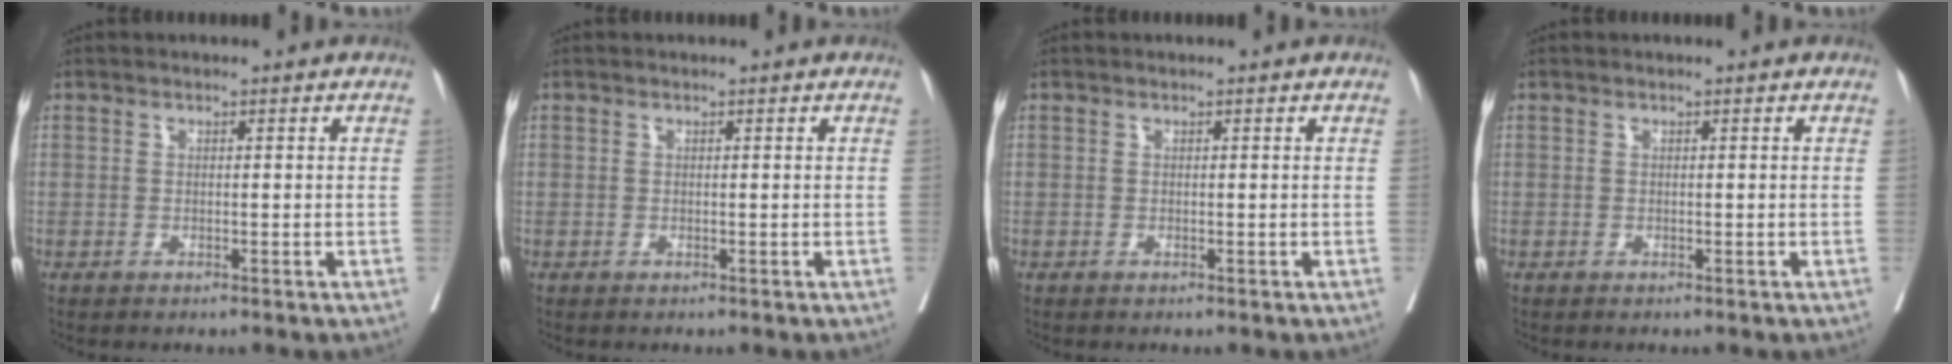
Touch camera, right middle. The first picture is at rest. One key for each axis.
{"total": 0.0}
{"total": 0.0}
{"total": 0.0}